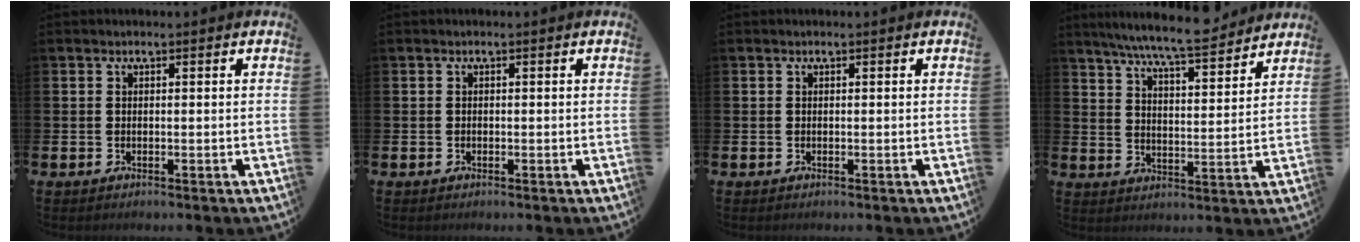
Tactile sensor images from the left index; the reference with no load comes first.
{"total": 0.0}
{"total": 0.0}
{"total": 8.2, "force": [7.7, 0.1, 2.9], "torque": [-0.073, -0.045, 0.135]}